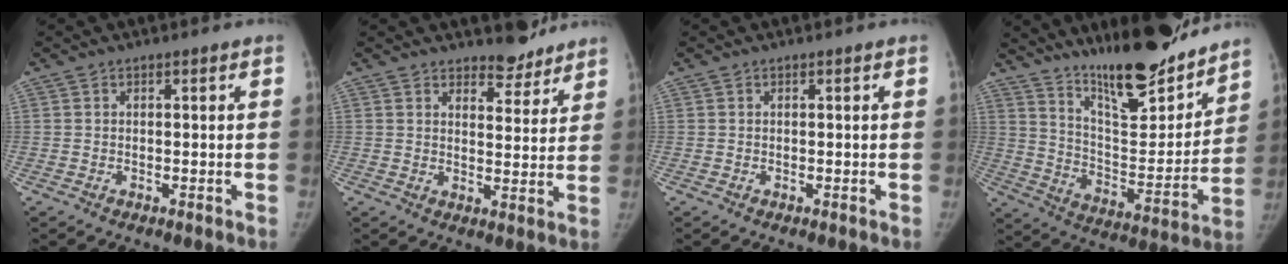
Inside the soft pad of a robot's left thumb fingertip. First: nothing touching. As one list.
[{"total": 6.3, "force": [5.5, 2.5, 1.8], "torque": [0.004, -0.043, 0.081]}, {"total": 0.0}, {"total": 21.1, "force": [17.1, 5.0, 11.4], "torque": [-0.134, -0.111, 0.279]}]